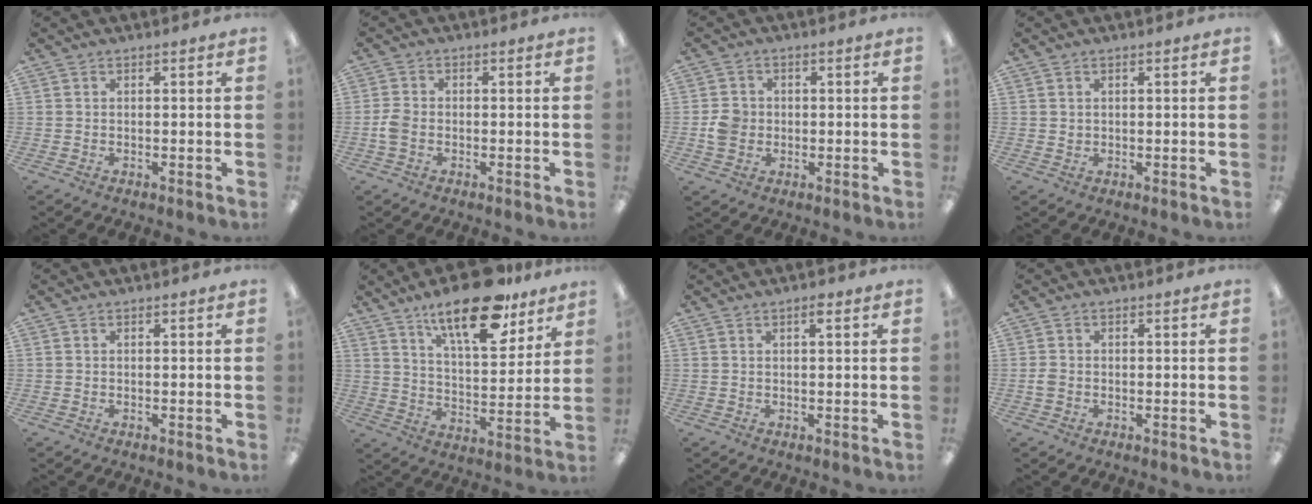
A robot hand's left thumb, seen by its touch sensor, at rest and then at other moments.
{"total": 3.4, "force": [-0.8, 2.5, 2.3], "torque": [-0.045, 0.005, -0.016]}
{"total": 4.6, "force": [-0.4, 4.3, 1.8], "torque": [-0.019, 0.004, -0.008]}
{"total": 0.9, "force": [0.5, 0.7, 0.2], "torque": [-0.004, 0.003, 0.008]}
{"total": 0.0}
{"total": 17.9, "force": [13.0, 6.3, 10.6], "torque": [-0.166, -0.071, 0.215]}
{"total": 1.8, "force": [1.1, 0.4, 1.4], "torque": [-0.022, 0.000, 0.015]}
{"total": 1.7, "force": [-0.4, 1.4, 1.0], "torque": [-0.017, 0.003, -0.008]}